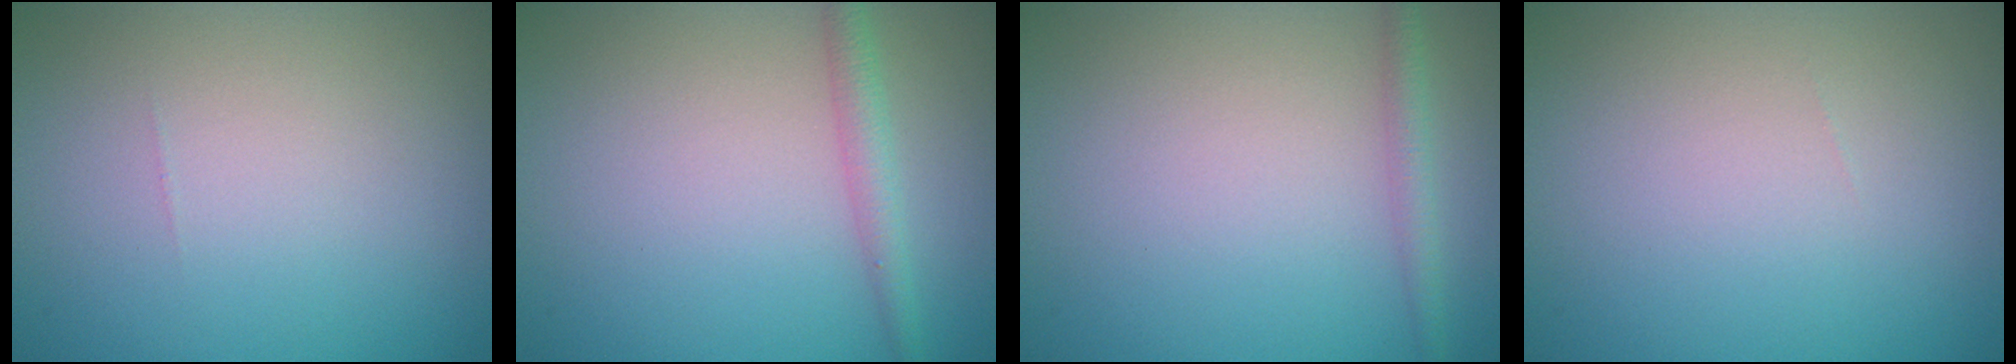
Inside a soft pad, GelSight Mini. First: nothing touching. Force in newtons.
{"total": 2.0, "press": 2.0, "slide": 0.1}
{"total": 1.6, "press": 1.6, "slide": 0.0}
{"total": 0.0}